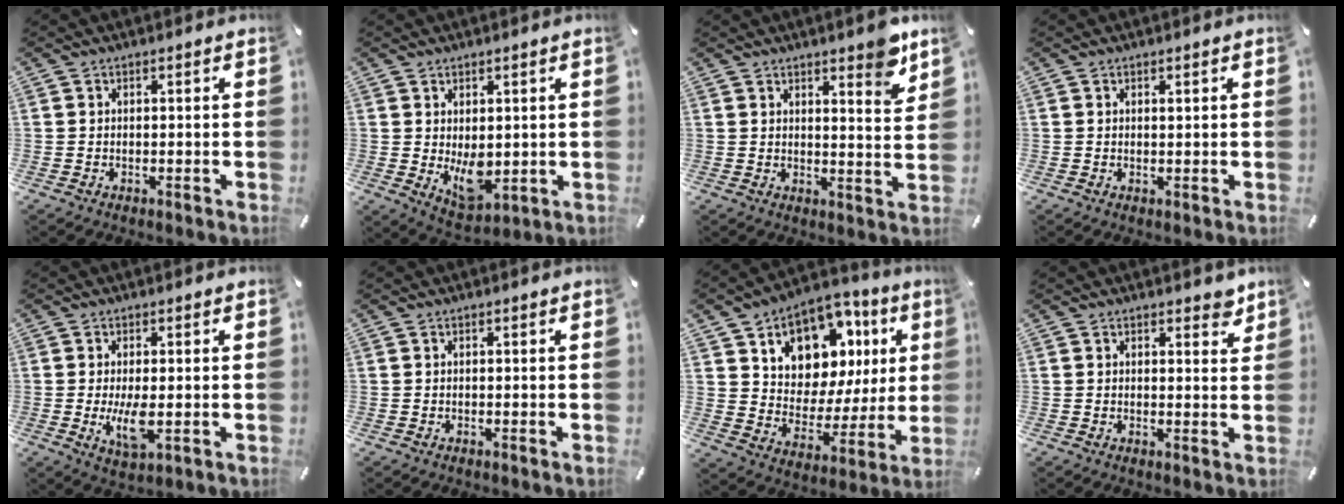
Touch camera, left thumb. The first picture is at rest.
{"total": 7.8, "force": [0.1, 5.1, 5.9], "torque": [-0.084, -0.010, 0.007]}
{"total": 6.7, "force": [5.4, 1.9, 3.6], "torque": [-0.037, -0.040, 0.088]}
{"total": 0.7, "force": [0.4, 0.3, 0.4], "torque": [-0.009, 0.000, 0.008]}
{"total": 7.0, "force": [-0.5, 2.7, 6.4], "torque": [-0.135, -0.017, -0.012]}
{"total": 0.0}
{"total": 12.0, "force": [7.1, 8.7, 4.1], "torque": [-0.066, -0.075, 0.126]}
{"total": 3.0, "force": [2.4, 1.5, 0.9], "torque": [0.001, -0.013, 0.038]}